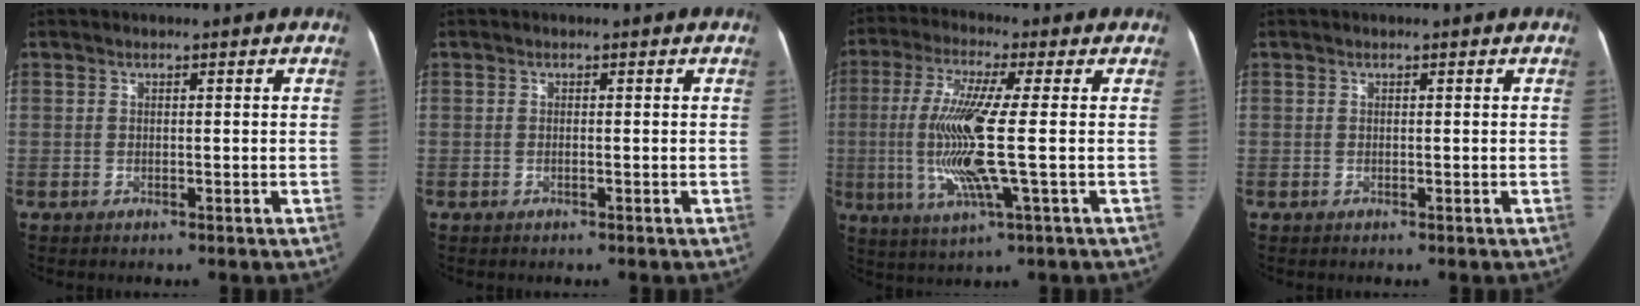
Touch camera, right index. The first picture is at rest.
{"total": 0.5, "force": [-0.2, 0.2, 0.4], "torque": [-0.010, 0.000, -0.004]}
{"total": 12.4, "force": [-1.0, 0.4, 12.4], "torque": [-0.261, -0.007, -0.024]}
{"total": 0.0}